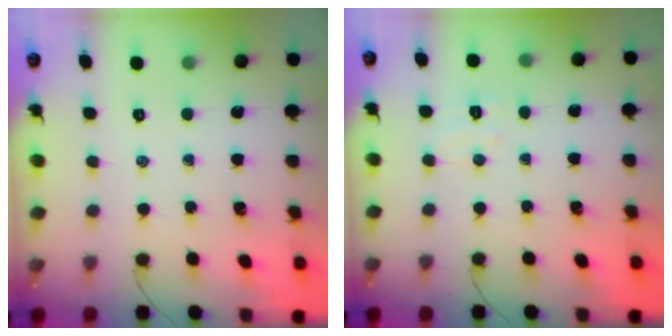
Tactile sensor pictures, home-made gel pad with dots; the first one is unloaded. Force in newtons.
{"total": 4.6, "press": 4.5, "slide": 1.0}